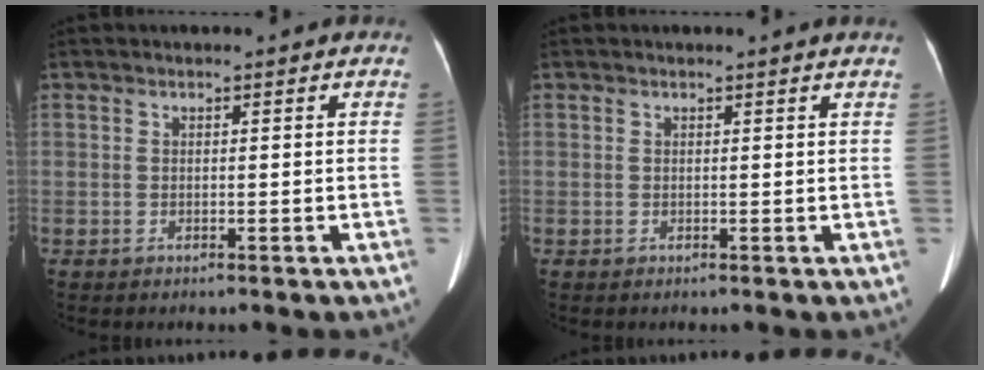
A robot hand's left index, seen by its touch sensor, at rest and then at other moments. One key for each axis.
{"total": 0.5, "fx": 0.5, "fy": -0.1, "fz": 0.2, "tx": -0.010, "ty": -0.004, "tz": 0.008}